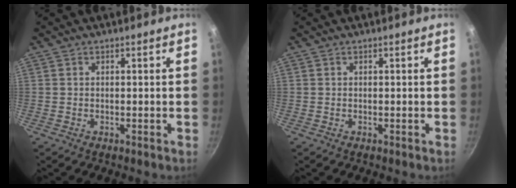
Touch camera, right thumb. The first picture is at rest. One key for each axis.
{"total": 0.0}